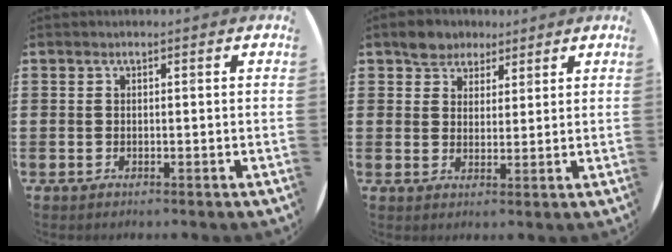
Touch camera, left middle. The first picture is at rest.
{"total": 3.8, "force": [3.1, 2.2, -0.1], "torque": [-0.003, 0.004, 0.060]}